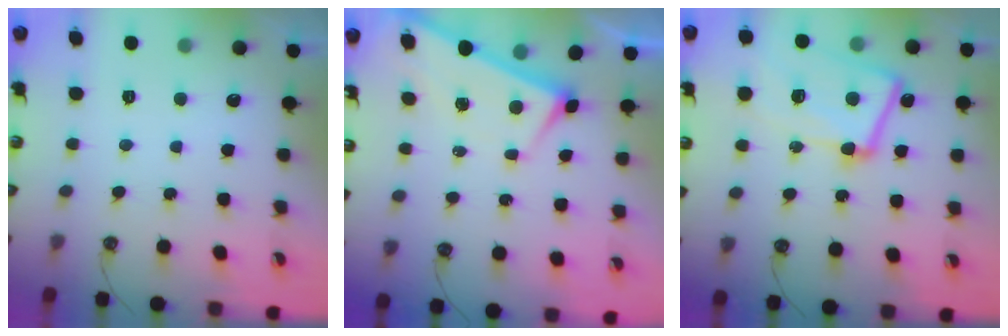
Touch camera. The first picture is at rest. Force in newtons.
{"total": 2.6, "press": 2.6, "slide": 0.1}
{"total": 13.2, "press": 13.1, "slide": 1.8}